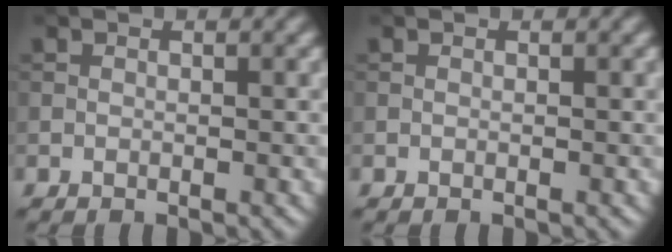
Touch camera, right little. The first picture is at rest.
{"total": 0.0}